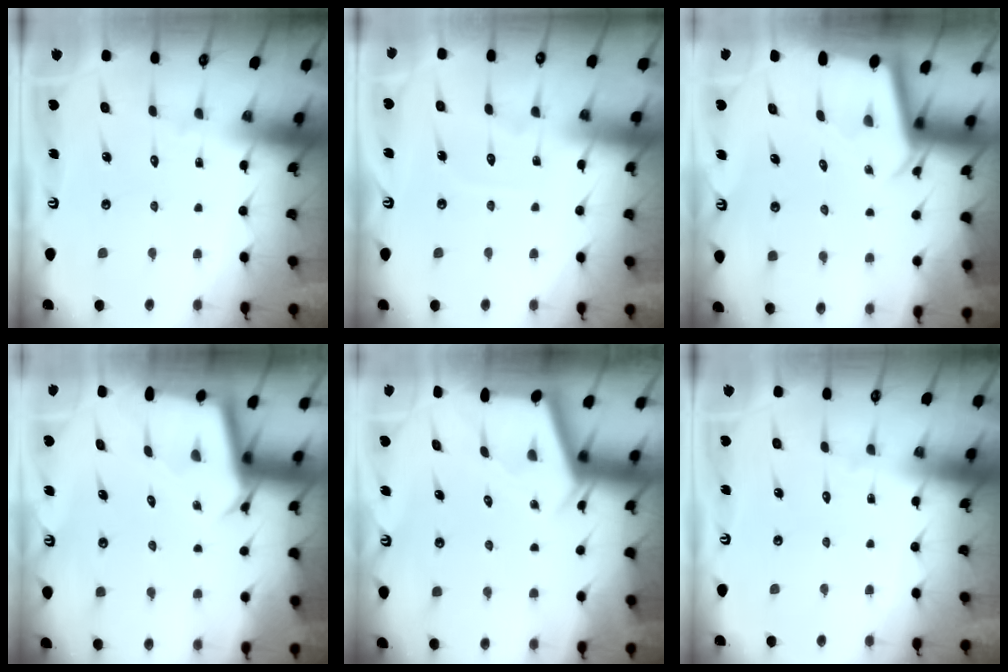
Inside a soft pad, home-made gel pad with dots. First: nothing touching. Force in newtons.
{"total": 3.0, "press": 3.0, "slide": 0.4}
{"total": 2.2, "press": 2.2, "slide": 0.1}
{"total": 2.8, "press": 2.8, "slide": 0.0}
{"total": 2.8, "press": 2.8, "slide": 0.4}
{"total": 0.0}